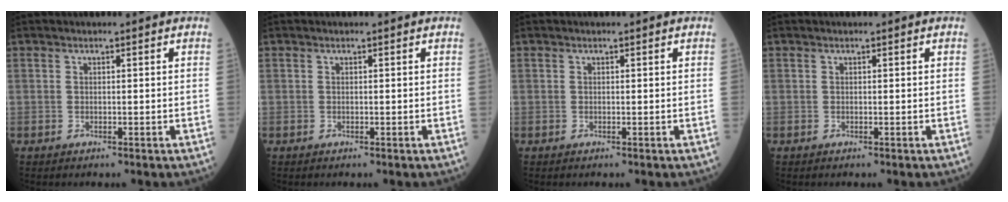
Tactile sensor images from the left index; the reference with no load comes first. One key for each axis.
{"total": 0.0}
{"total": 0.0}
{"total": 0.0}